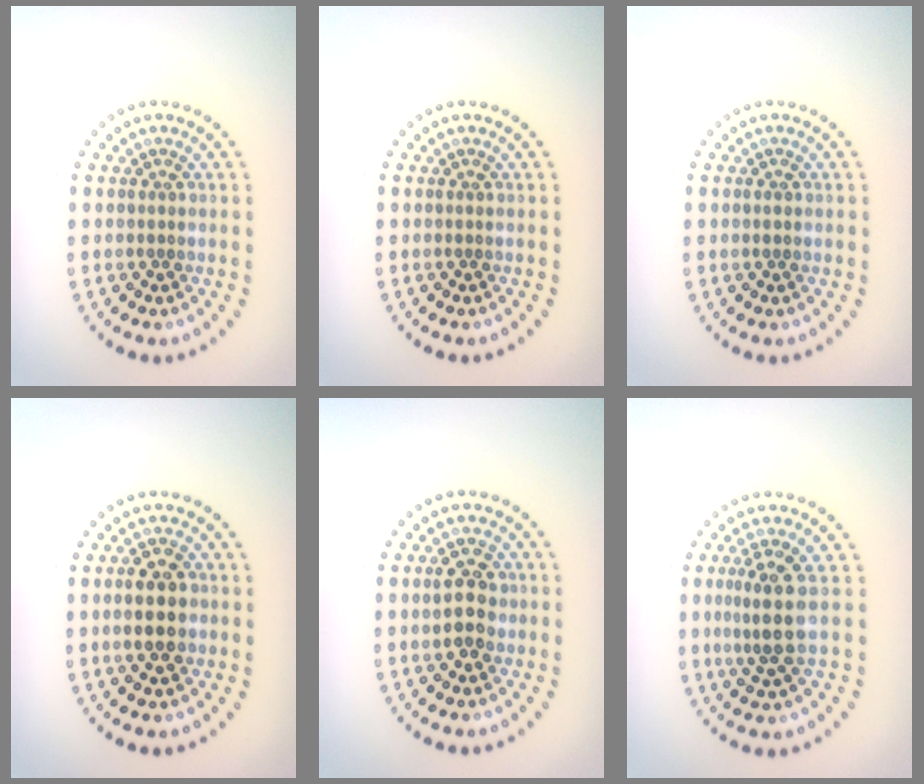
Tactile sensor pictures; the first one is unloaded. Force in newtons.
{"total": 0.0}
{"total": 0.6, "press": 0.6, "slide": 0.1}
{"total": 3.4, "press": 3.4, "slide": 0.0}
{"total": 3.0, "press": 3.0, "slide": 0.2}
{"total": 3.4, "press": 3.0, "slide": 1.7}